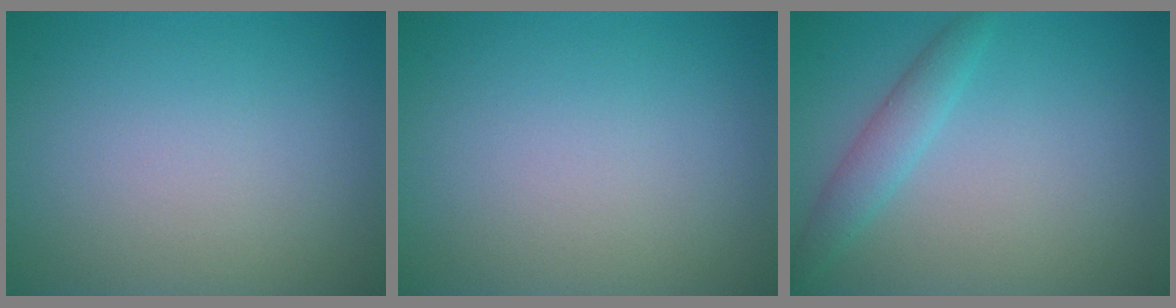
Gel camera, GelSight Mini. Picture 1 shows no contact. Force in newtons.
{"total": 0.0}
{"total": 2.3, "press": 2.3, "slide": 0.1}